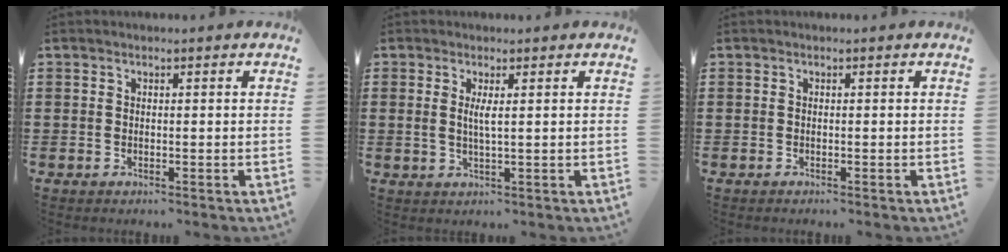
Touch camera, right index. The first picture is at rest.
{"total": 2.1, "force": [0.5, 0.3, 2.0], "torque": [-0.041, 0.000, 0.007]}
{"total": 0.0}